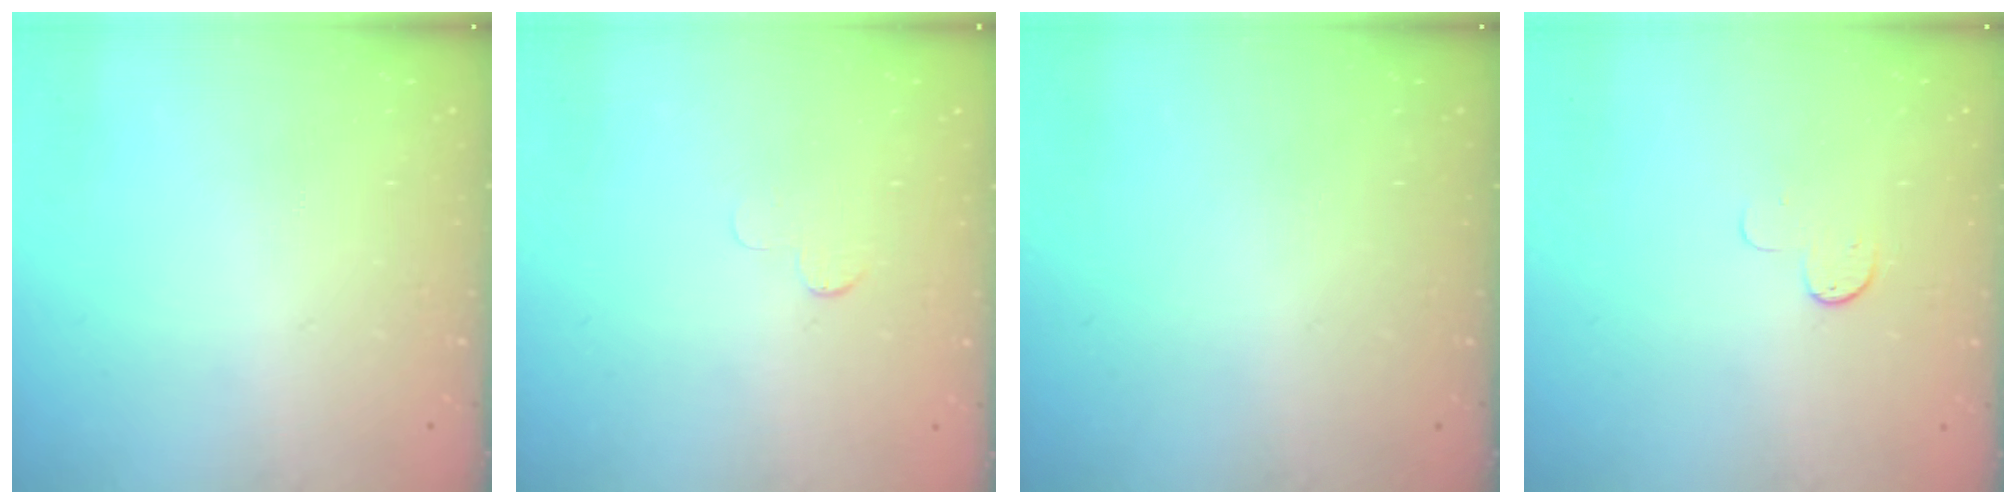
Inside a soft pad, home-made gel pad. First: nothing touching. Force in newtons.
{"total": 2.5, "press": 2.5, "slide": 0.2}
{"total": 0.0}
{"total": 5.0, "press": 5.0, "slide": 0.4}